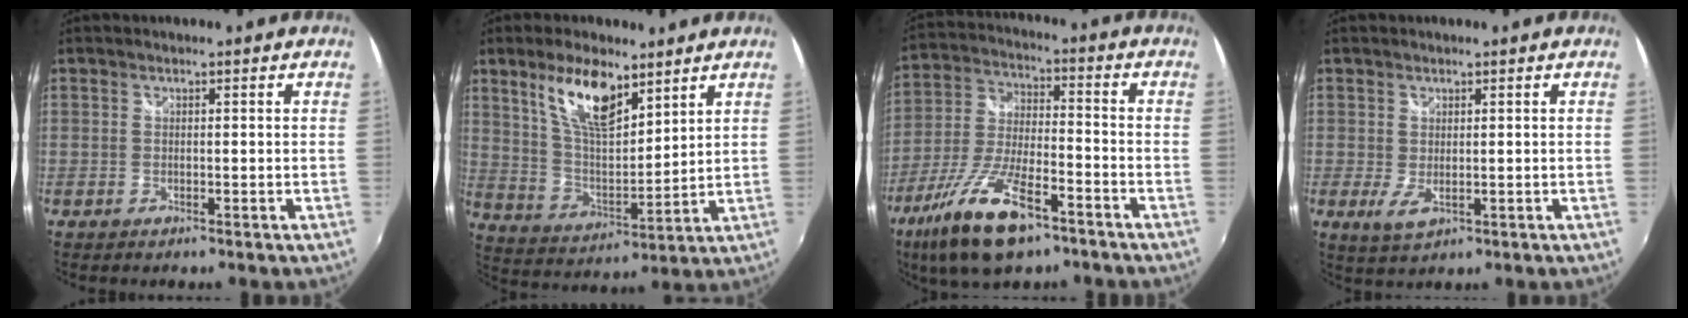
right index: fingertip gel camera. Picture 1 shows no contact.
{"total": 12.9, "force": [7.9, 4.9, 9.0], "torque": [-0.163, 0.004, 0.157]}
{"total": 16.8, "force": [-10.4, 5.7, 12.0], "torque": [-0.254, -0.034, -0.193]}
{"total": 2.9, "force": [0.2, 1.8, 2.3], "torque": [-0.040, -0.008, 0.007]}